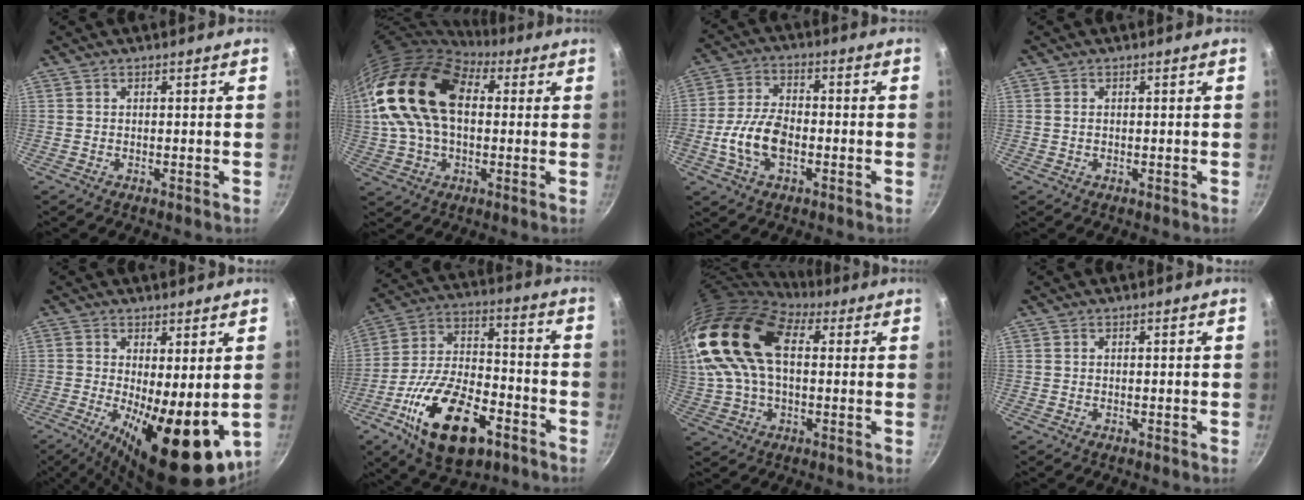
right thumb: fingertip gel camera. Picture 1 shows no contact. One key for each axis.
{"total": 20.8, "fx": 4.3, "fy": 13.1, "fz": 15.5, "tx": -0.281, "ty": 0.015, "tz": 0.069}
{"total": 10.4, "fx": -2.8, "fy": 5.9, "fz": 8.2, "tx": -0.153, "ty": 0.026, "tz": -0.059}
{"total": 0.8, "fx": 0.0, "fy": 0.6, "fz": 0.5, "tx": -0.008, "ty": 0.002, "tz": 0.000}
{"total": 16.7, "fx": -2.2, "fy": 6.3, "fz": 15.3, "tx": -0.211, "ty": -0.023, "tz": -0.022}
{"total": 21.9, "fx": -10.3, "fy": 11.1, "fz": 15.9, "tx": -0.263, "ty": 0.044, "tz": -0.177}
{"total": 21.7, "fx": 5.1, "fy": 13.1, "fz": 16.6, "tx": -0.334, "ty": 0.017, "tz": 0.085}
{"total": 0.0}